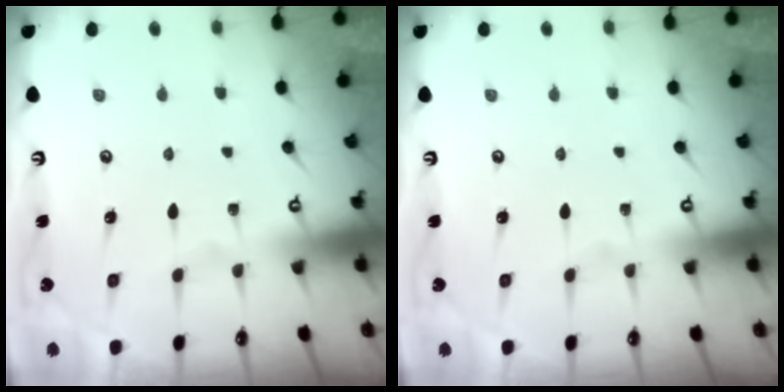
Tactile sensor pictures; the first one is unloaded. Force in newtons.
{"total": 0.0}